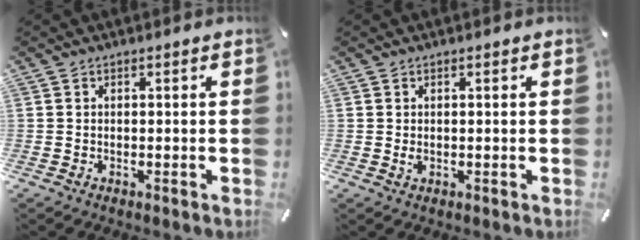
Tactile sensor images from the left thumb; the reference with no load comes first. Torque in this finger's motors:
{"motor_torque": [0.04, 0.18, -0.08, 0.08, 0.00]}